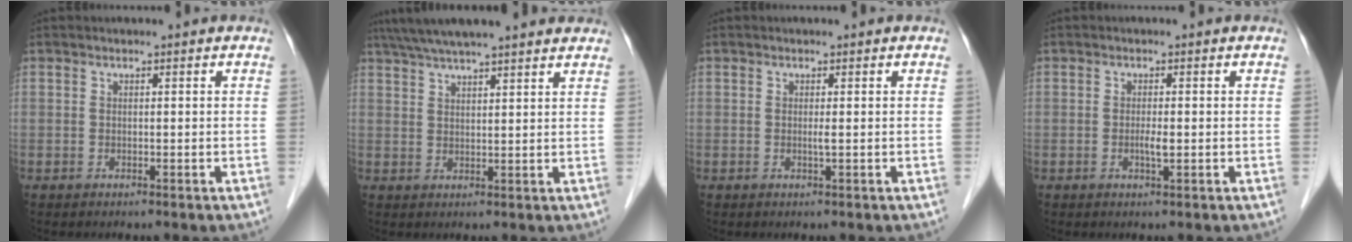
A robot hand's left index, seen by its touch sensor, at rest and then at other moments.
{"total": 16.3, "force": [14.1, 1.7, 8.0], "torque": [-0.135, 0.051, 0.199]}
{"total": 0.7, "force": [0.0, -0.1, 0.7], "torque": [-0.015, -0.002, -0.001]}
{"total": 1.6, "force": [-0.3, 0.2, 1.6], "torque": [-0.032, -0.002, -0.005]}